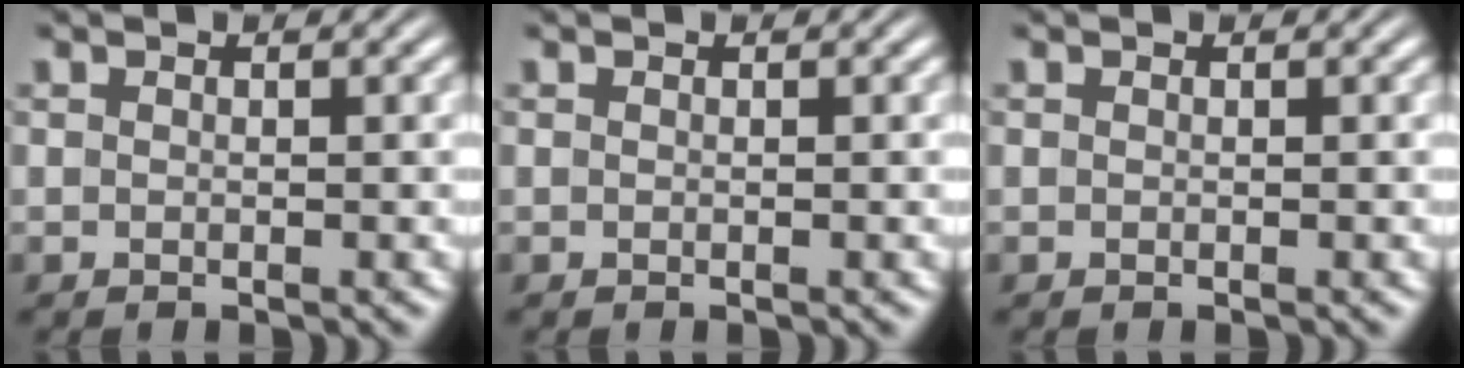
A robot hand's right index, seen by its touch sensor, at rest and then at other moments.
{"total": 0.0}
{"total": 0.0}